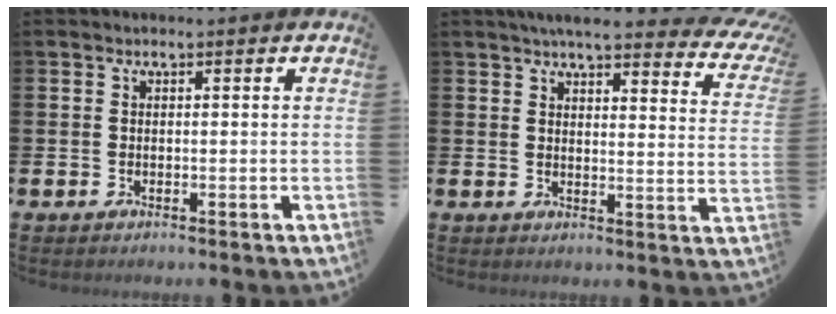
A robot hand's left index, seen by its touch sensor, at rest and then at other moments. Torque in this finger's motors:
{"motor_torque": [1.07, -1.07, 0.31, 0.10]}